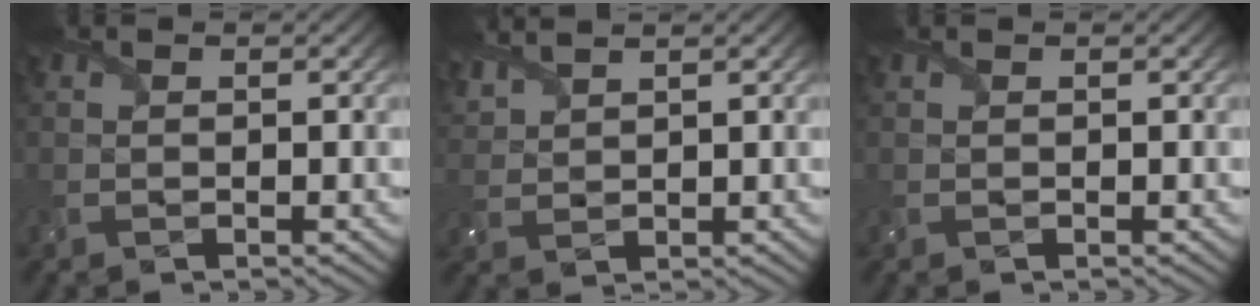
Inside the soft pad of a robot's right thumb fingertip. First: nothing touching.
{"total": 3.5, "force": [3.3, 0.6, 1.1], "torque": [-0.040, 0.012, 0.071]}
{"total": 0.0}